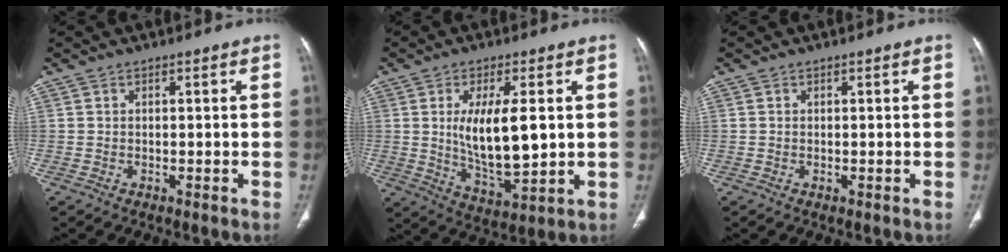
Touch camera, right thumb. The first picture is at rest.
{"total": 12.8, "force": [1.6, 4.9, 11.8], "torque": [-0.193, -0.026, 0.038]}
{"total": 0.0}